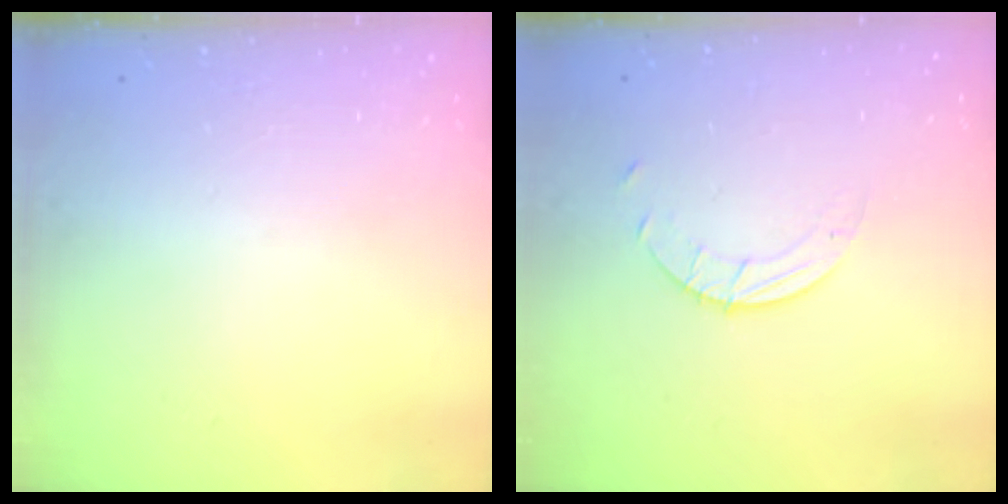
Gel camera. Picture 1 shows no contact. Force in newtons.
{"total": 2.6, "press": 2.6, "slide": 0.2}